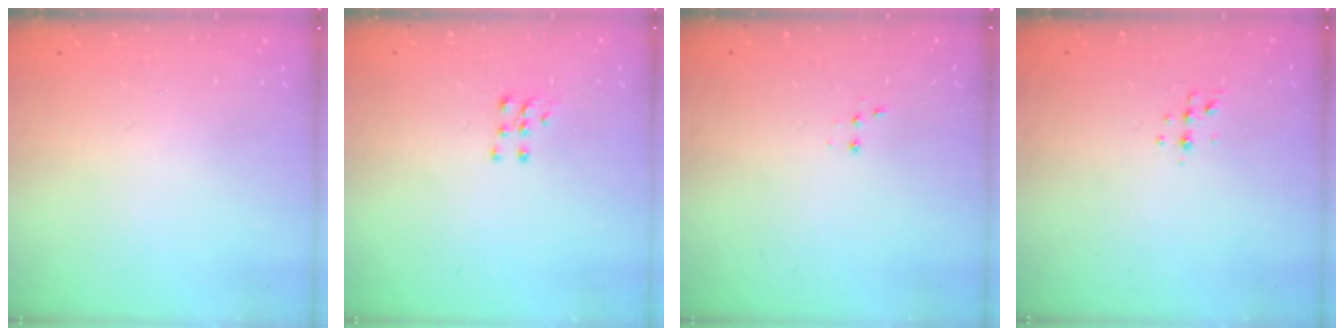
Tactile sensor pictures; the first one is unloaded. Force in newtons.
{"total": 5.0, "press": 5.0, "slide": 0.6}
{"total": 2.8, "press": 2.7, "slide": 0.7}
{"total": 3.8, "press": 3.6, "slide": 1.4}